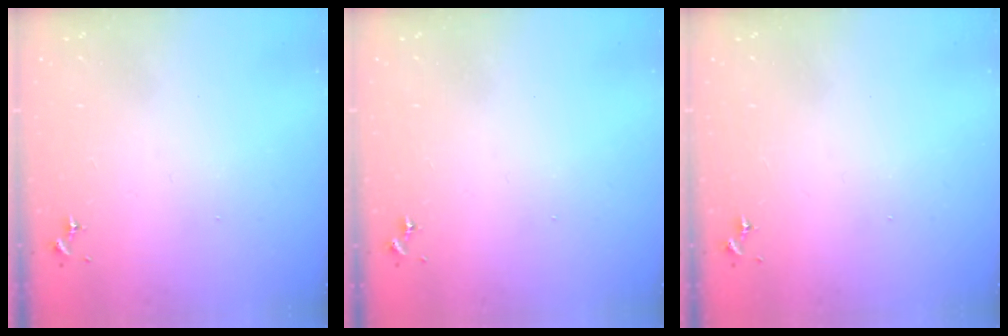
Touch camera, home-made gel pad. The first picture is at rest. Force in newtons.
{"total": 0.0}
{"total": 0.0}